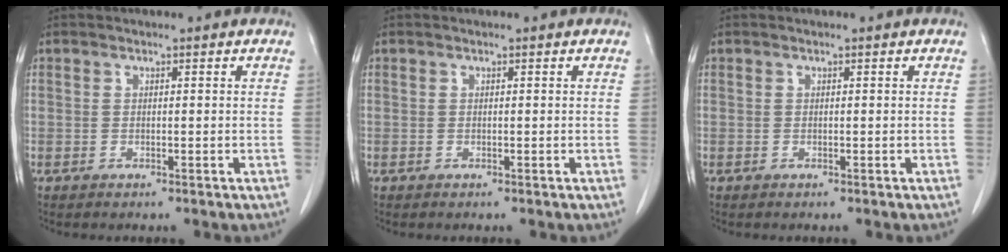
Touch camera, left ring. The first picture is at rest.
{"total": 0.0}
{"total": 0.0}